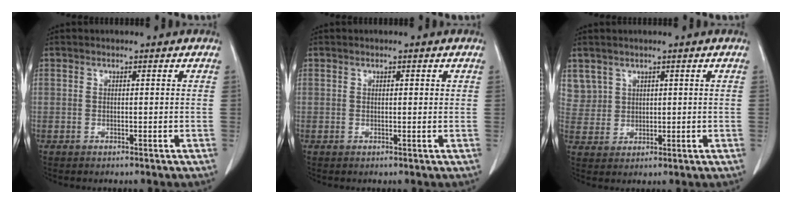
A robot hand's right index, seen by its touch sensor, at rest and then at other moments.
{"total": 0.8, "force": [0.3, 0.3, 0.7], "torque": [-0.013, 0.001, 0.004]}
{"total": 4.7, "force": [2.9, 3.7, -0.1], "torque": [0.012, 0.008, 0.063]}